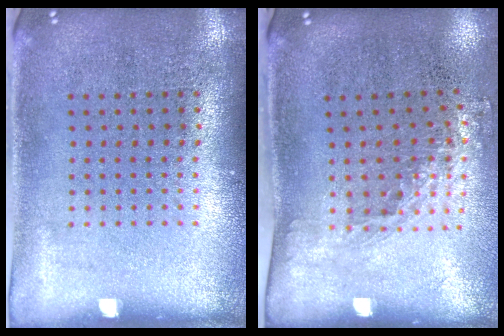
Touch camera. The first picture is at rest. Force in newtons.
{"total": 1.5, "press": 1.2, "slide": 1.0}